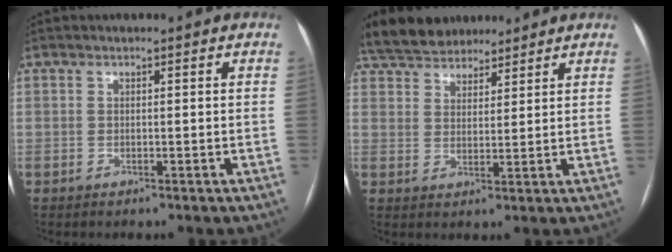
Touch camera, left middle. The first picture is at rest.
{"total": 11.3, "force": [9.9, 4.3, 3.5], "torque": [-0.067, 0.036, 0.168]}